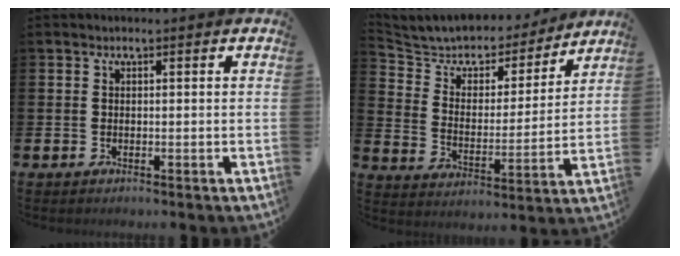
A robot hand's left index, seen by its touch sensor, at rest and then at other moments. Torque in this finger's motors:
{"motor_torque": [1.00, -1.14, 0.57, 0.06]}